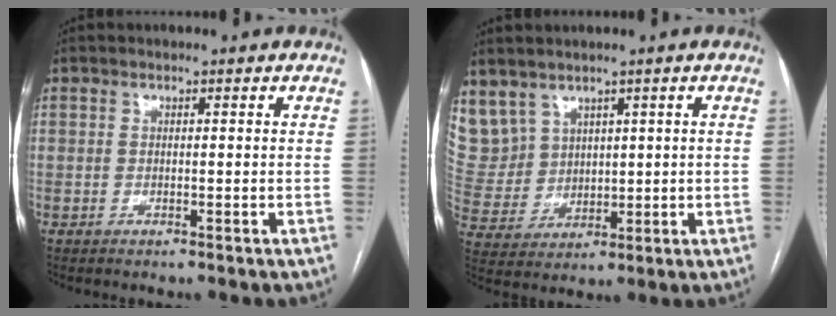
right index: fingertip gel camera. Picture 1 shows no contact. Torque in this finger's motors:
{"motor_torque": [-0.36, 0.49, 0.00, 0.00]}